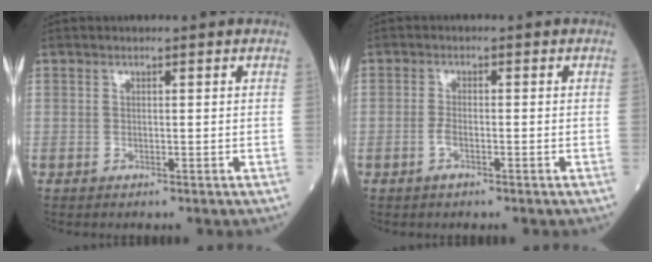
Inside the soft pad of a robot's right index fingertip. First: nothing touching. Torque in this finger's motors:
{"motor_torque": [0.29, -0.16, 0.19, 0.05]}